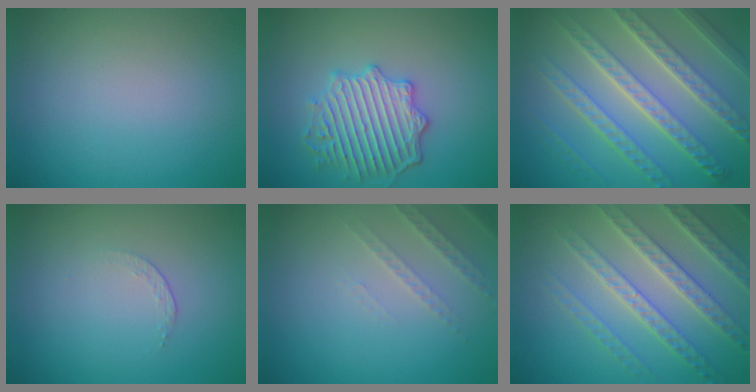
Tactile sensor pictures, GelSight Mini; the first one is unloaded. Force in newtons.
{"total": 4.2, "press": 4.1, "slide": 1.0}
{"total": 8.9, "press": 6.2, "slide": 6.4}
{"total": 0.7, "press": 0.4, "slide": 0.6}
{"total": 1.9, "press": 1.8, "slide": 0.6}
{"total": 6.7, "press": 5.2, "slide": 4.2}